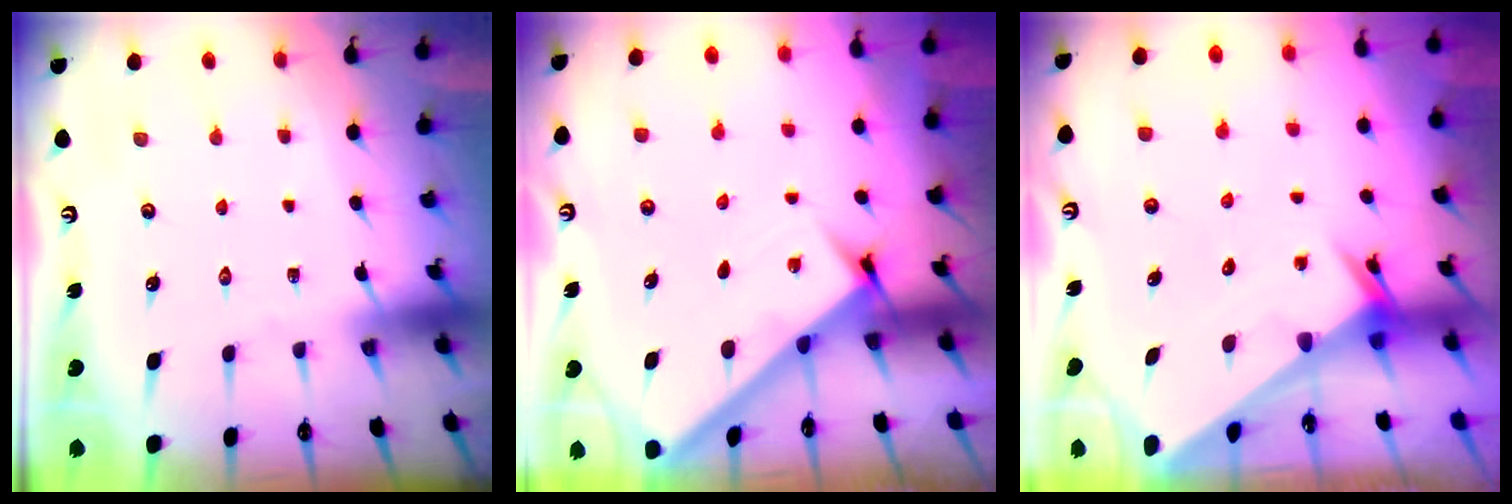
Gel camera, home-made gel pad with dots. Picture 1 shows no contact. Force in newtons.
{"total": 2.6, "press": 2.6, "slide": 0.3}
{"total": 3.3, "press": 3.2, "slide": 0.3}